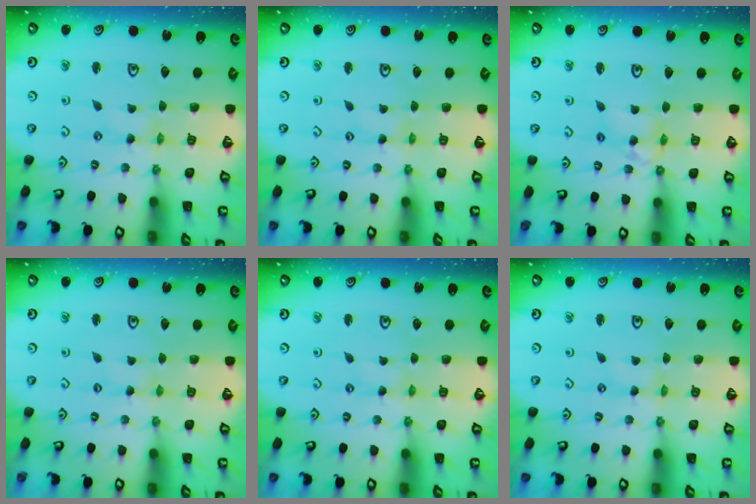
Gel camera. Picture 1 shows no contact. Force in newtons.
{"total": 1.2, "press": 1.2, "slide": 0.2}
{"total": 8.0, "press": 8.0, "slide": 0.8}
{"total": 0.6, "press": 0.6, "slide": 0.1}
{"total": 0.0}
{"total": 0.0}